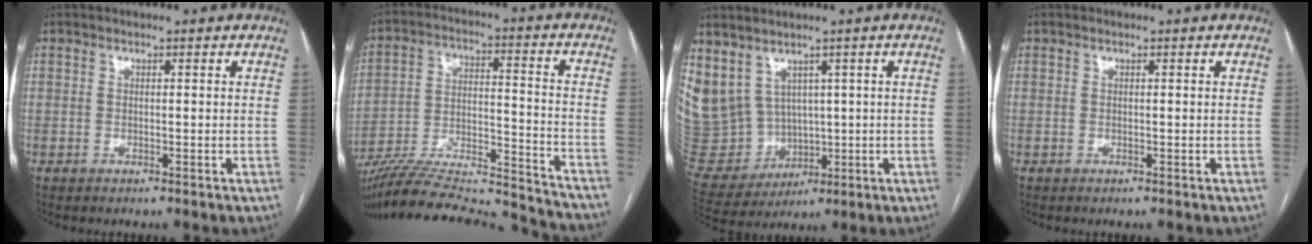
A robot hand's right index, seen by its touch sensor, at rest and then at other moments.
{"total": 29.0, "force": [-26.7, 3.1, 10.9], "torque": [-0.169, -0.015, -0.395]}
{"total": 12.1, "force": [2.7, 10.9, 4.5], "torque": [-0.129, 0.034, 0.090]}
{"total": 0.0}